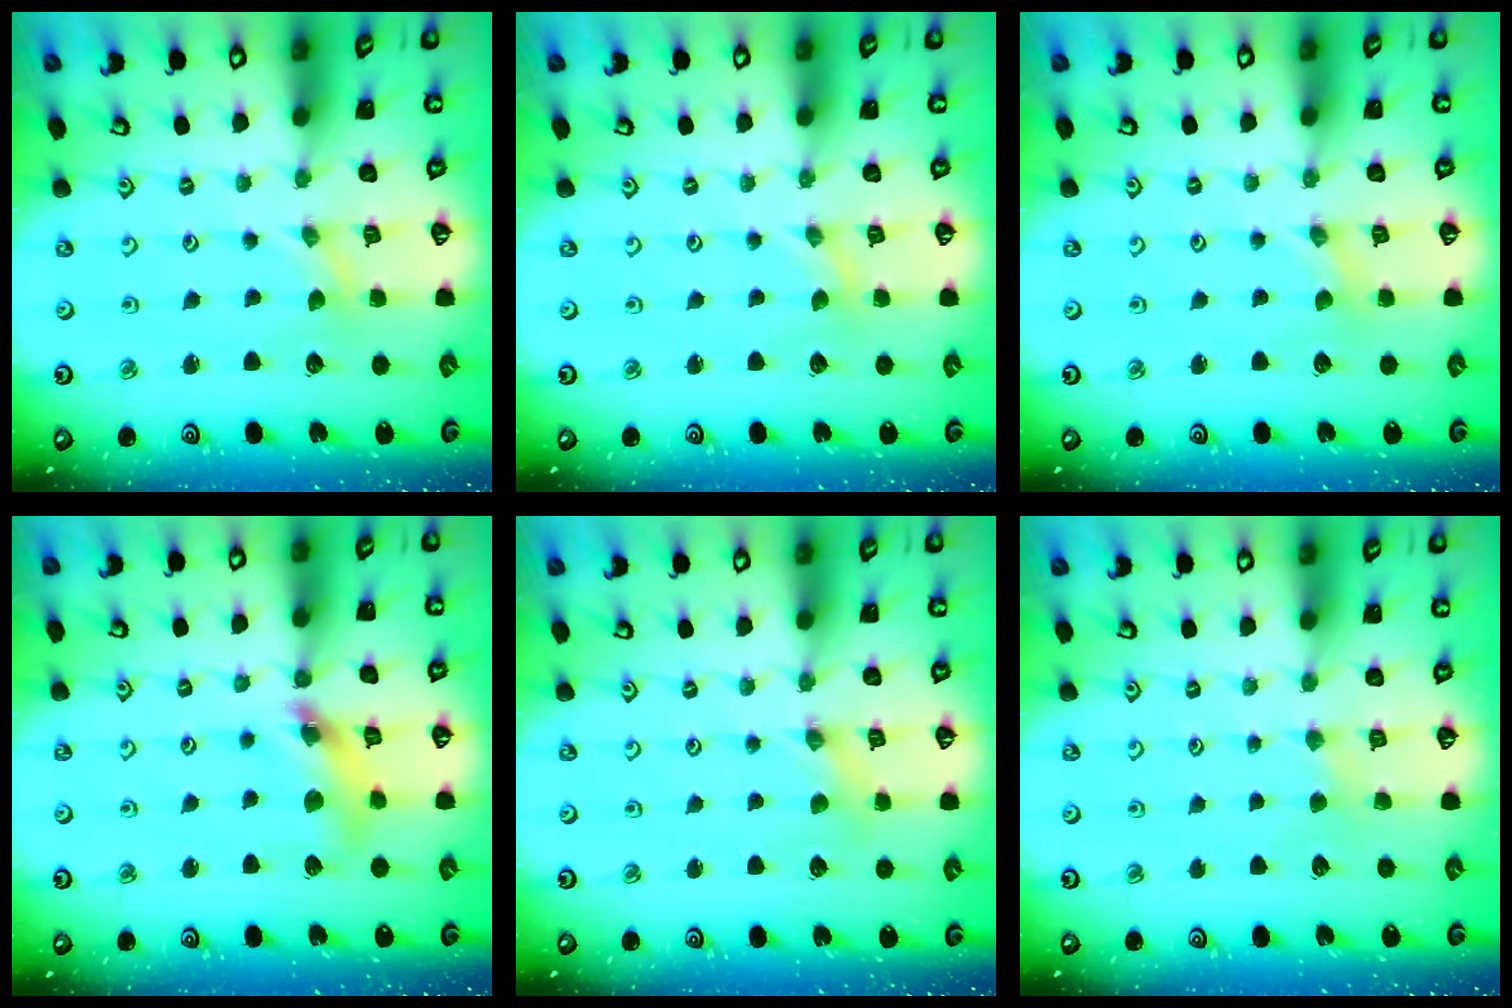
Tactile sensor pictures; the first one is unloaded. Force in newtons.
{"total": 0.0}
{"total": 0.0}
{"total": 12.5, "press": 12.4, "slide": 1.7}
{"total": 1.0, "press": 1.0, "slide": 0.2}
{"total": 2.0, "press": 2.0, "slide": 0.3}